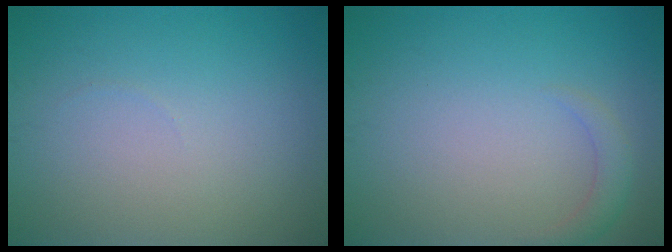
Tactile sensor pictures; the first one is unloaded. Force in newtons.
{"total": 1.5, "press": 1.4, "slide": 0.2}